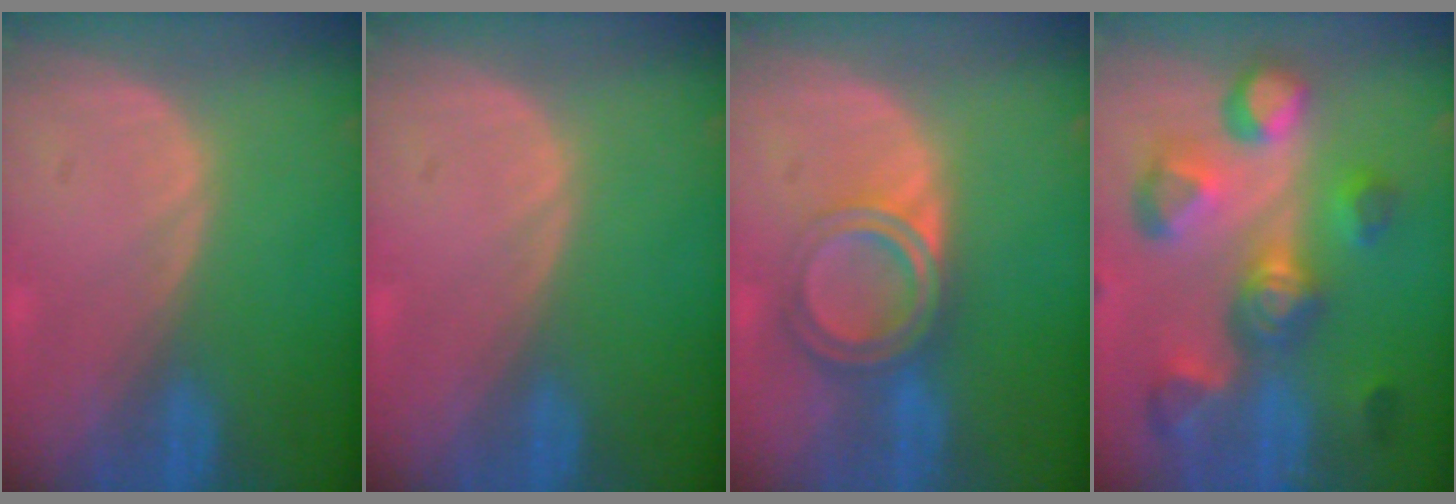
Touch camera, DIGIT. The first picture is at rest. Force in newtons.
{"total": 0.0}
{"total": 6.4, "press": 5.4, "slide": 3.3}
{"total": 11.0, "press": 9.9, "slide": 4.9}